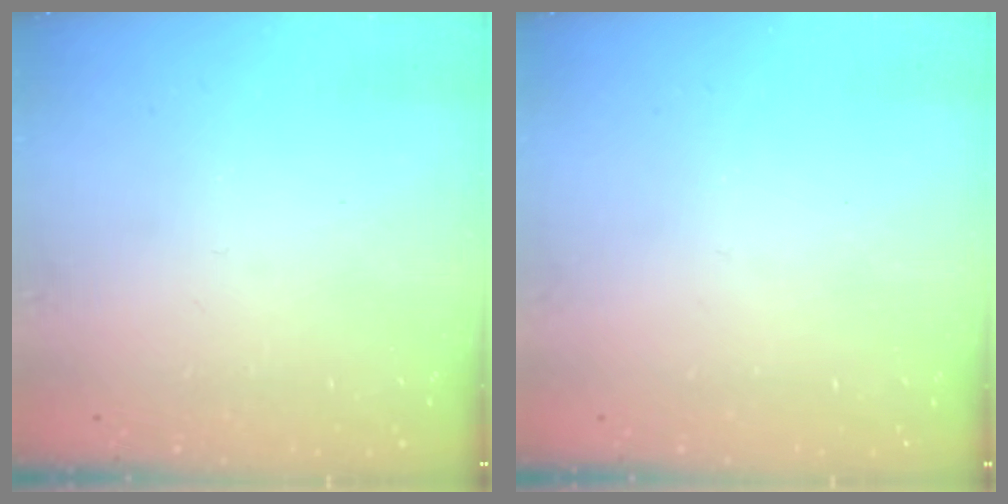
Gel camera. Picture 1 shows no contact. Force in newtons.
{"total": 0.0}